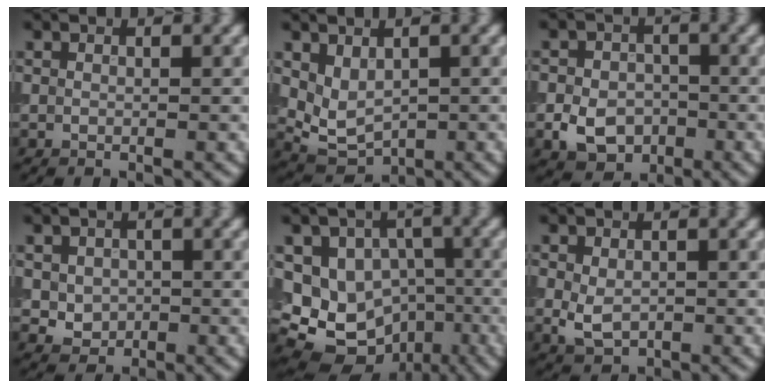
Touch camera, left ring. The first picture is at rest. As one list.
[{"total": 3.0, "force": [0.8, 2.0, 2.1], "torque": [-0.036, -0.008, 0.023]}, {"total": 4.7, "force": [-1.7, 3.6, 2.5], "torque": [-0.044, -0.007, -0.034]}, {"total": 2.7, "force": [-0.1, 2.4, 1.3], "torque": [-0.021, -0.006, -0.001]}, {"total": 11.7, "force": [-2.7, 10.1, 5.4], "torque": [-0.084, -0.002, -0.047]}, {"total": 2.9, "force": [-0.4, 2.1, 2.0], "torque": [-0.040, -0.006, -0.005]}]